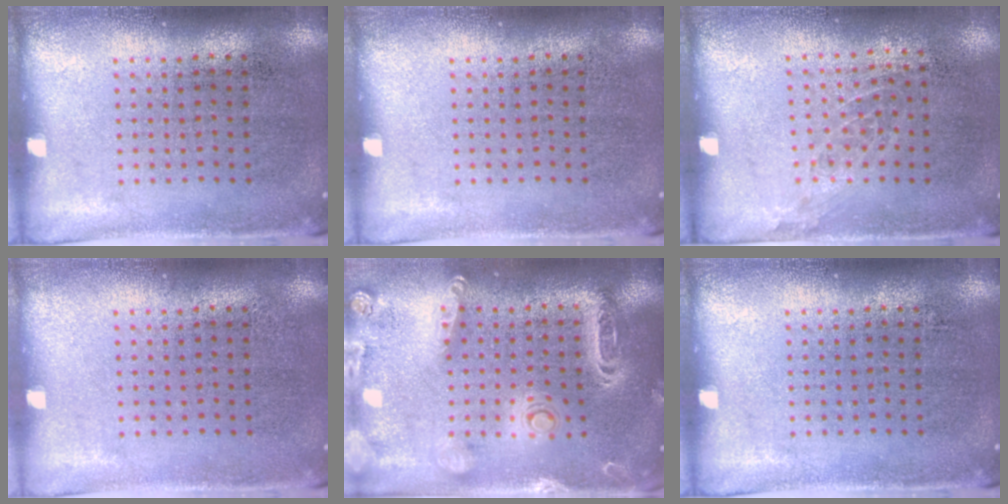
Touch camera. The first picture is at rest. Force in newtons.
{"total": 0.0}
{"total": 0.9, "press": 0.7, "slide": 0.6}
{"total": 0.0}
{"total": 2.3, "press": 2.1, "slide": 0.9}
{"total": 0.0}